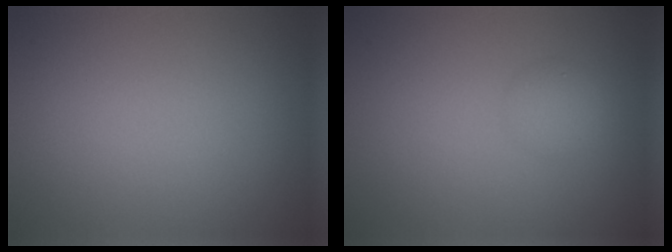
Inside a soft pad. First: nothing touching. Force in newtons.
{"total": 1.6, "press": 1.6, "slide": 0.1}